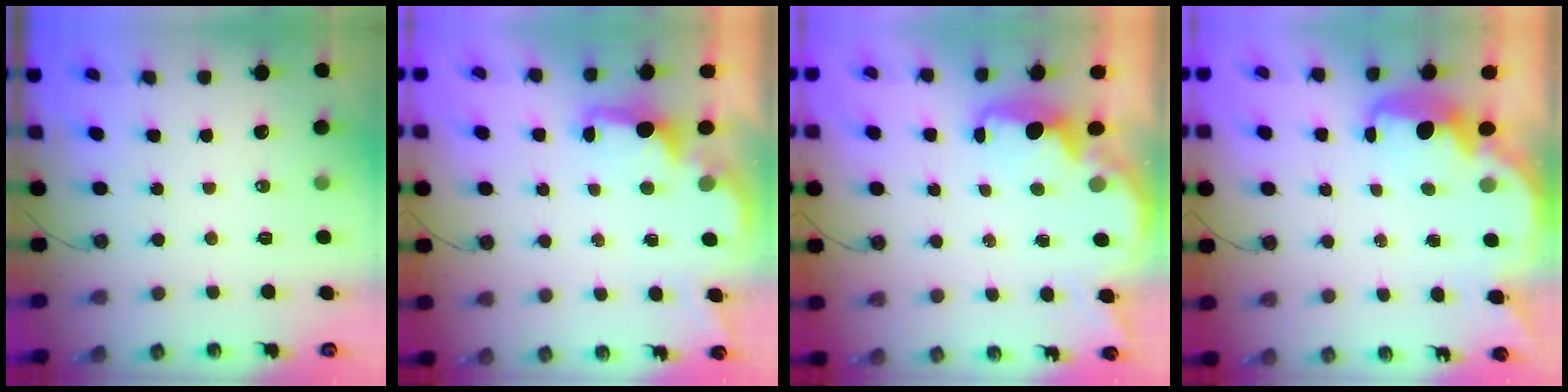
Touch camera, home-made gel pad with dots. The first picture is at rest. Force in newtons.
{"total": 1.9, "press": 1.7, "slide": 0.8}
{"total": 2.4, "press": 2.3, "slide": 0.8}
{"total": 4.4, "press": 4.4, "slide": 0.4}